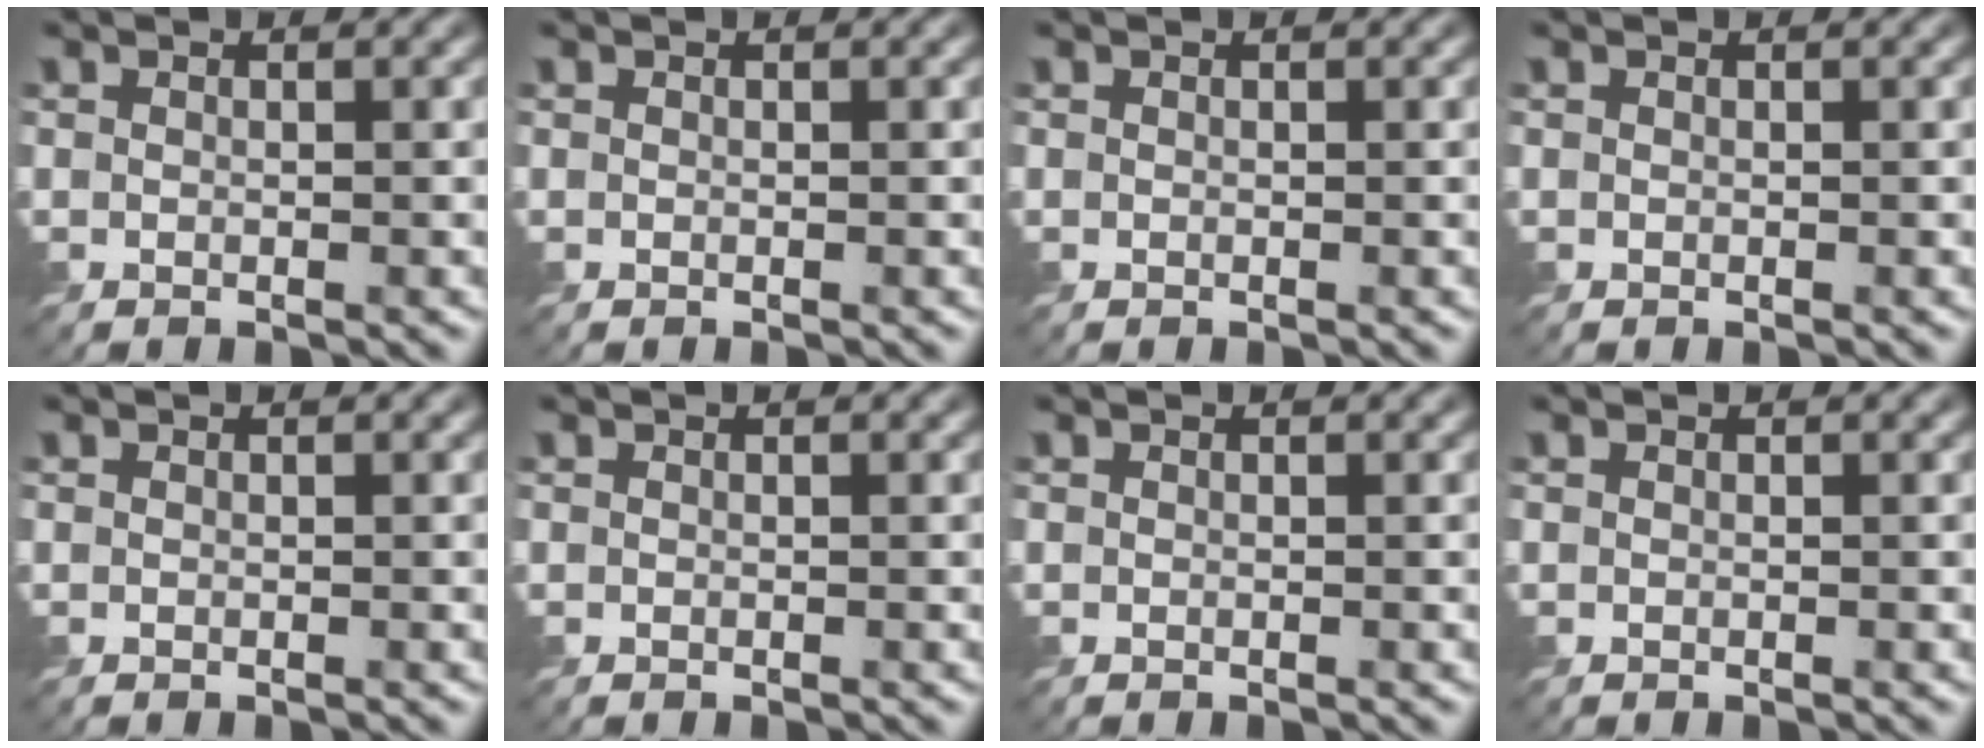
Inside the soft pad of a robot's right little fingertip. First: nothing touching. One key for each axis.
{"total": 0.0}
{"total": 0.0}
{"total": 0.0}
{"total": 0.0}
{"total": 0.0}
{"total": 0.0}
{"total": 0.0}